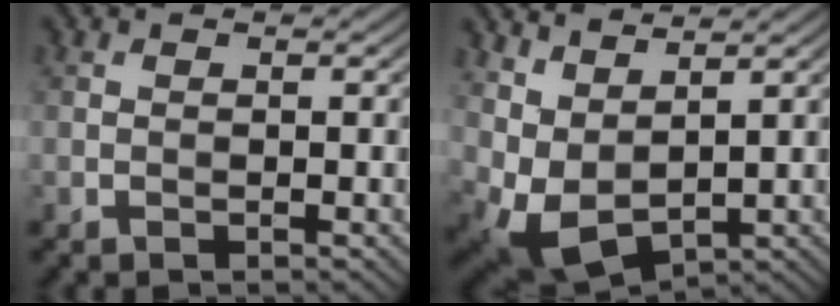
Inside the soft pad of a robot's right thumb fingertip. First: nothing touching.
{"total": 7.4, "force": [3.6, 3.4, 5.5], "torque": [-0.139, -0.009, 0.081]}